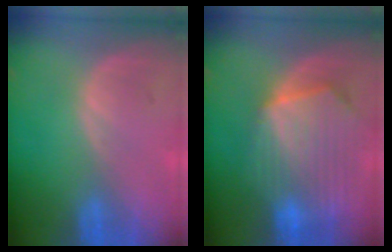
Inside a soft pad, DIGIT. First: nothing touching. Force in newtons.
{"total": 10.5, "press": 9.2, "slide": 5.1}